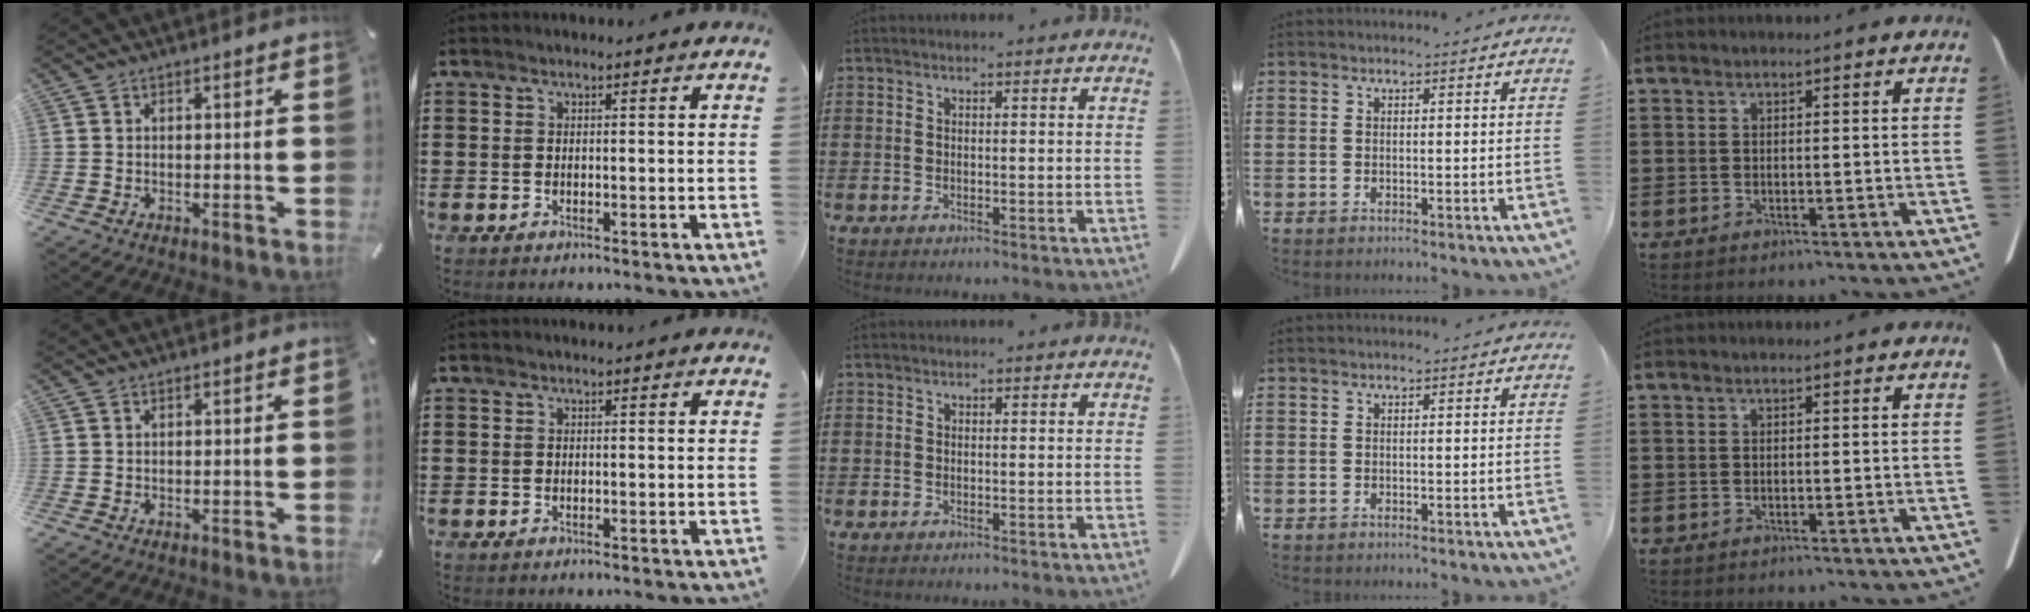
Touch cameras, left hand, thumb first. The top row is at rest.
{}